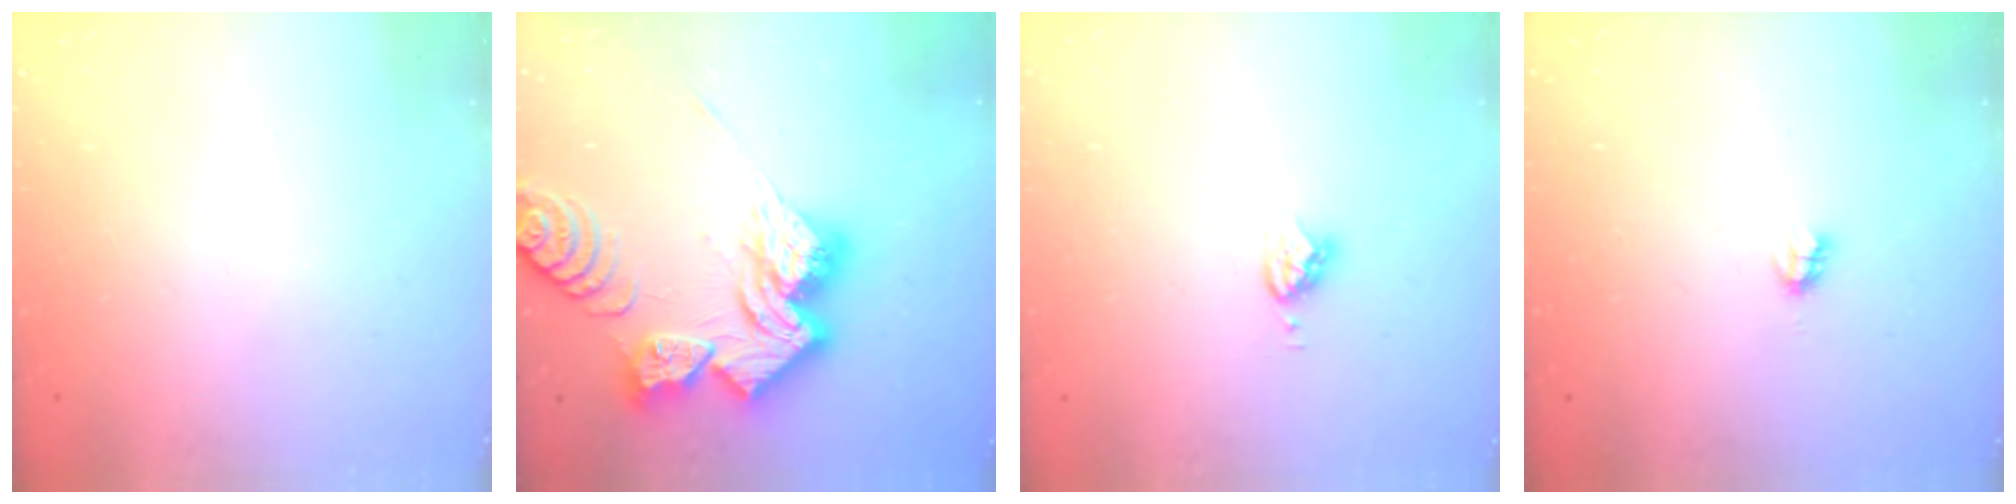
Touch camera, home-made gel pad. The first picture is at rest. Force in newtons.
{"total": 19.0, "press": 18.8, "slide": 2.0}
{"total": 4.6, "press": 4.6, "slide": 0.2}
{"total": 2.2, "press": 2.2, "slide": 0.2}